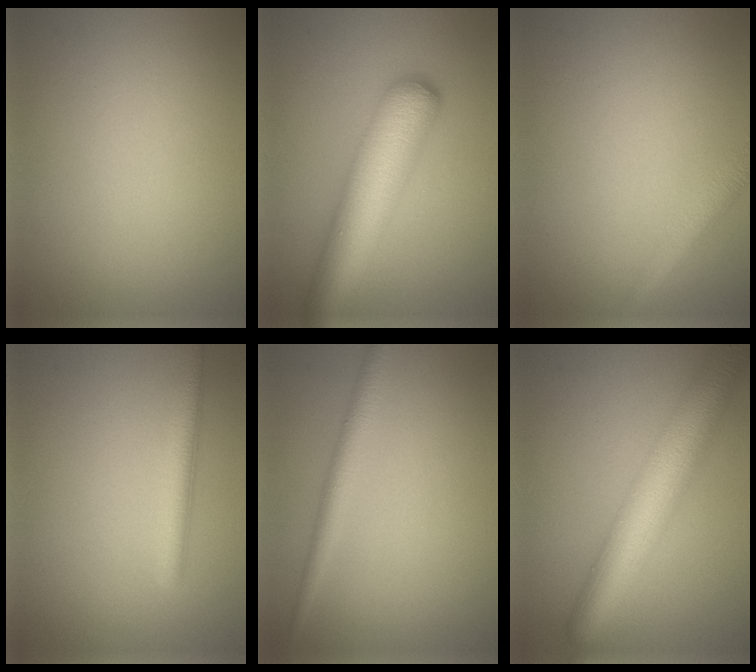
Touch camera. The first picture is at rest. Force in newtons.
{"total": 9.0, "press": 9.0, "slide": 0.3}
{"total": 2.4, "press": 2.4, "slide": 0.1}
{"total": 2.6, "press": 2.6, "slide": 0.1}
{"total": 2.3, "press": 2.3, "slide": 0.1}
{"total": 9.3, "press": 9.3, "slide": 0.4}